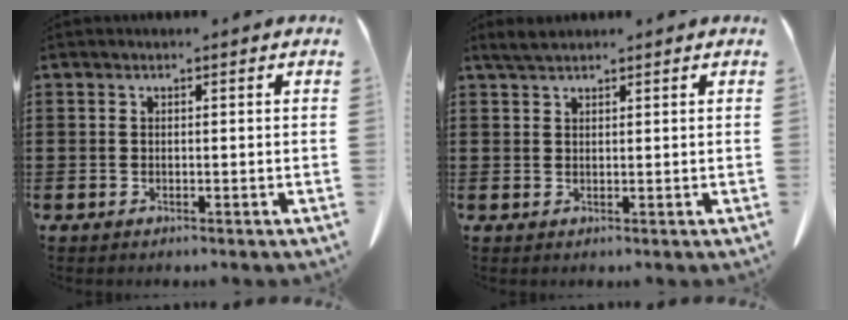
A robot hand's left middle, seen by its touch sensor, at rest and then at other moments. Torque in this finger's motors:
{"motor_torque": [0.01, 0.00, 0.00, 0.01]}